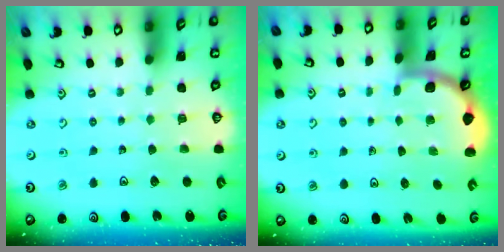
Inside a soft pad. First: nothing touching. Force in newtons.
{"total": 1.7, "press": 1.6, "slide": 0.1}